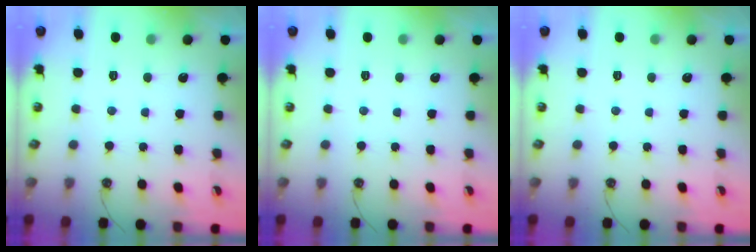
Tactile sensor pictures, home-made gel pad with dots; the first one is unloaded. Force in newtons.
{"total": 0.0}
{"total": 0.0}